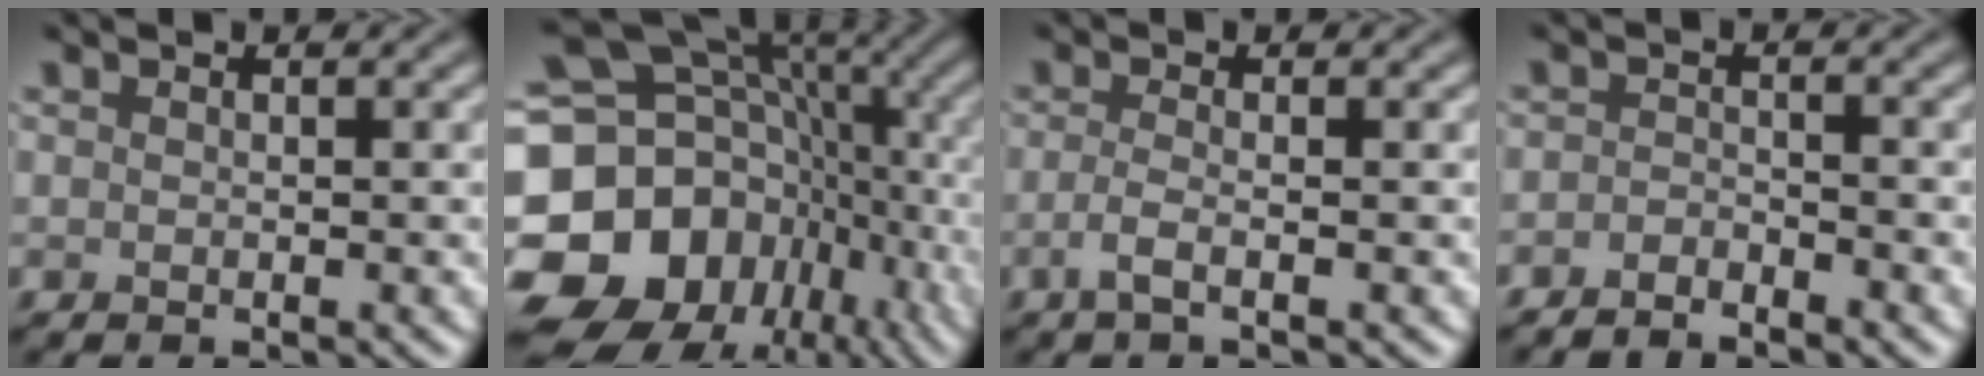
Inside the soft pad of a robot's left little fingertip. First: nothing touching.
{"total": 19.7, "force": [-4.7, 15.6, 11.0], "torque": [-0.222, 0.008, -0.060]}
{"total": 2.0, "force": [-0.8, 0.5, 1.8], "torque": [-0.033, -0.001, -0.025]}
{"total": 1.6, "force": [-1.5, 0.2, 0.4], "torque": [-0.007, 0.002, -0.033]}